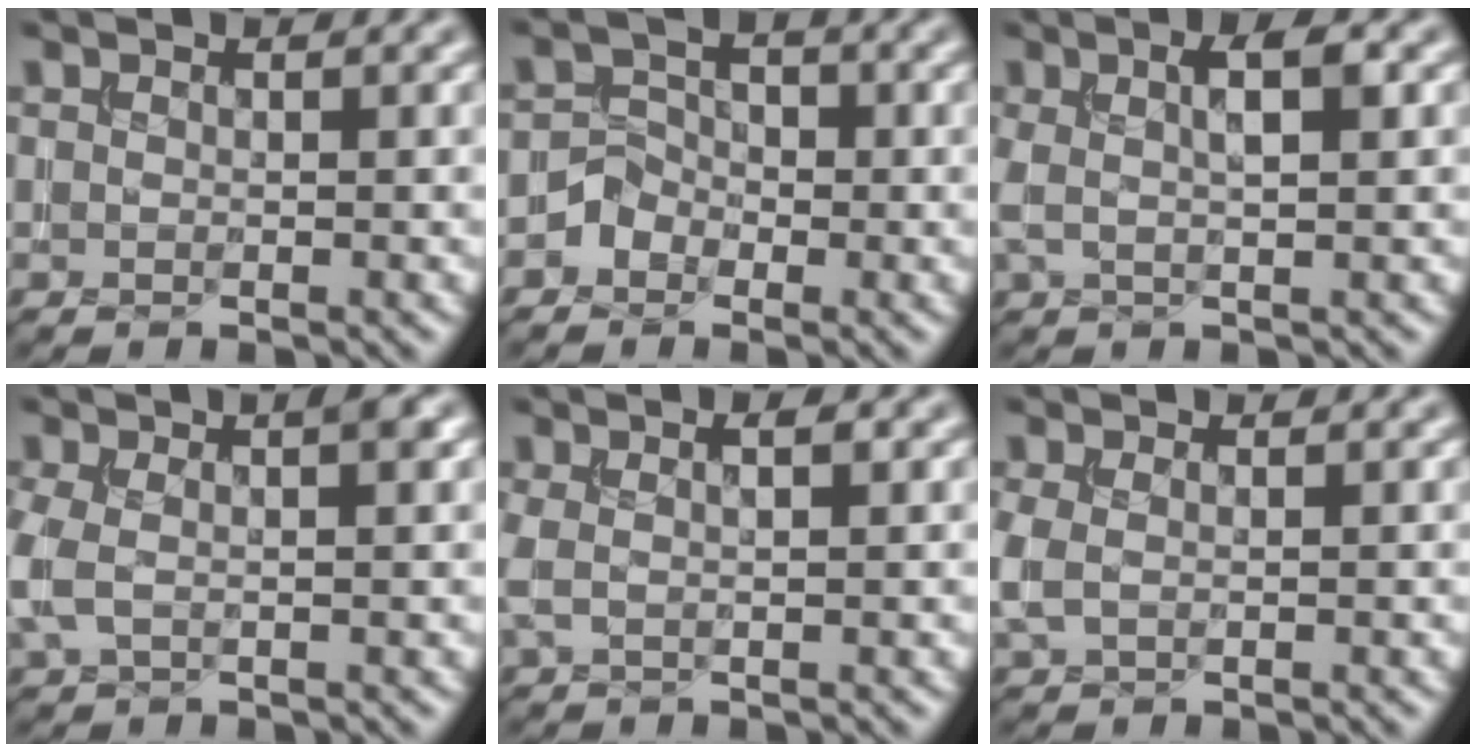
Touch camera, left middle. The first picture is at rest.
{"total": 1.9, "force": [-1.1, 1.5, 0.4], "torque": [0.000, 0.010, -0.024]}
{"total": 3.6, "force": [0.8, 0.9, 3.4], "torque": [-0.061, 0.010, 0.011]}
{"total": 4.3, "force": [0.3, 2.0, 3.7], "torque": [-0.089, 0.004, -0.004]}
{"total": 2.2, "force": [0.4, 0.6, 2.1], "torque": [-0.038, 0.007, 0.003]}
{"total": 1.8, "force": [0.0, 1.1, 1.5], "torque": [-0.041, -0.001, -0.002]}